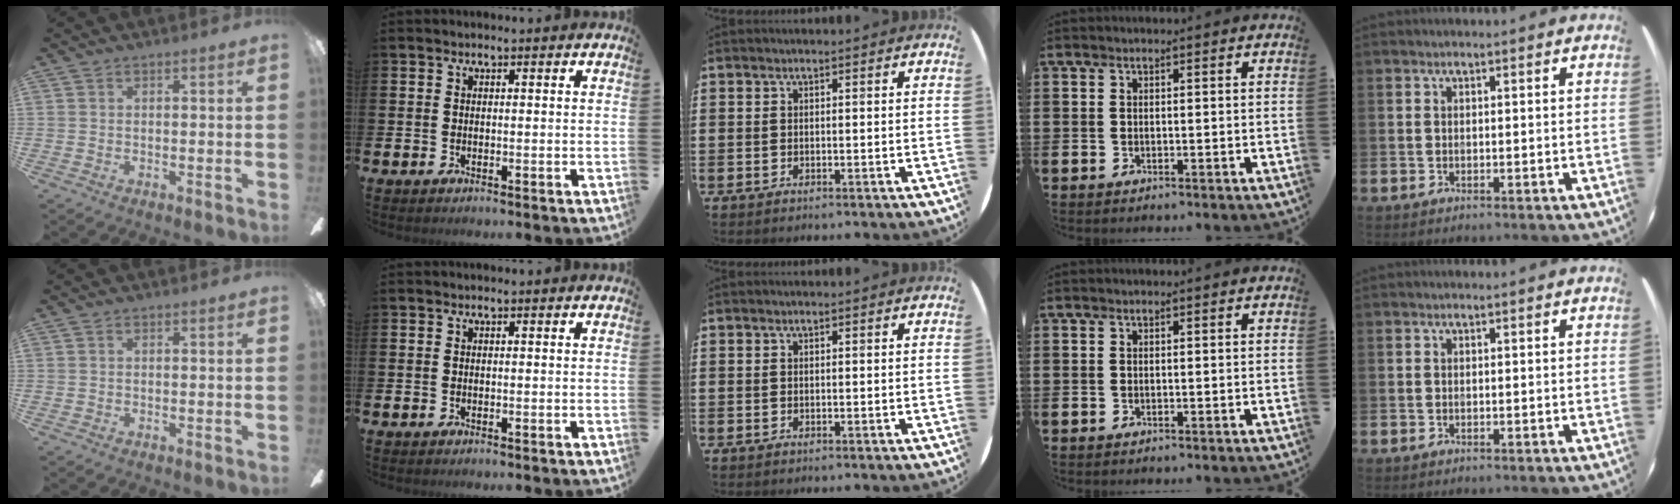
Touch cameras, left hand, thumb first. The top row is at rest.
{}